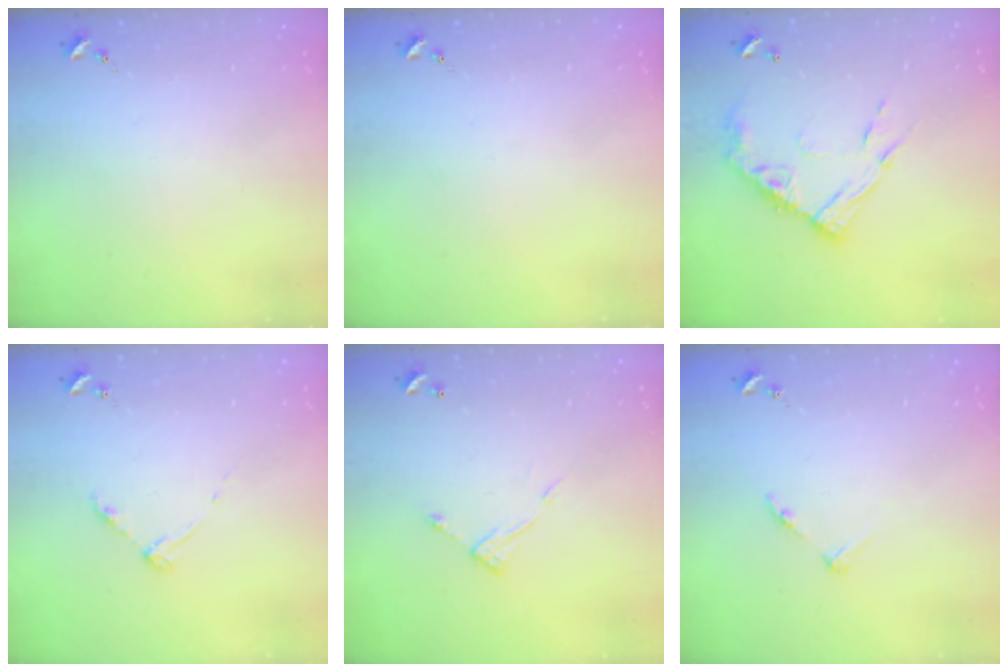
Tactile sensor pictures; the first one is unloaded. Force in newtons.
{"total": 0.0}
{"total": 14.5, "press": 14.4, "slide": 1.3}
{"total": 3.3, "press": 3.3, "slide": 0.5}
{"total": 7.5, "press": 7.5, "slide": 0.2}
{"total": 5.2, "press": 5.2, "slide": 0.6}